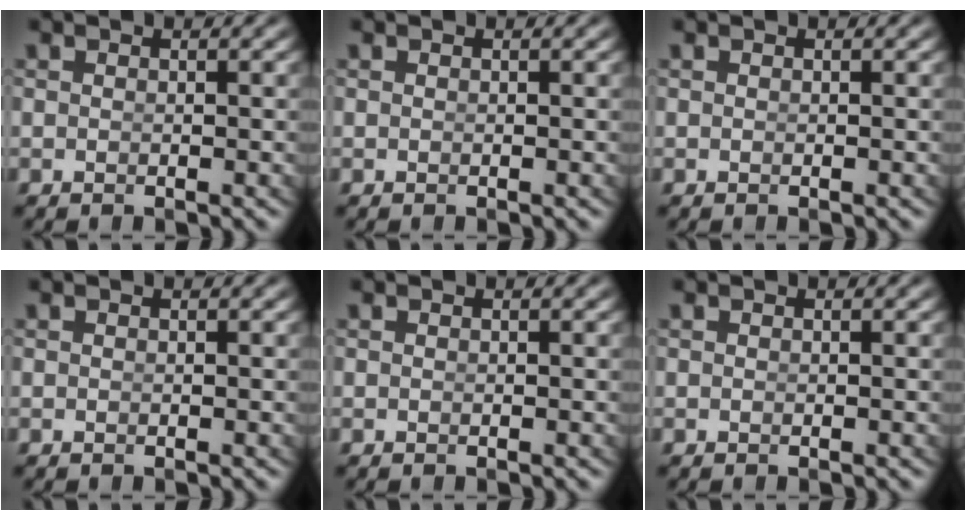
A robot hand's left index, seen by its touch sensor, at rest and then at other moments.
{"total": 0.0}
{"total": 0.0}
{"total": 0.0}
{"total": 0.0}
{"total": 0.0}